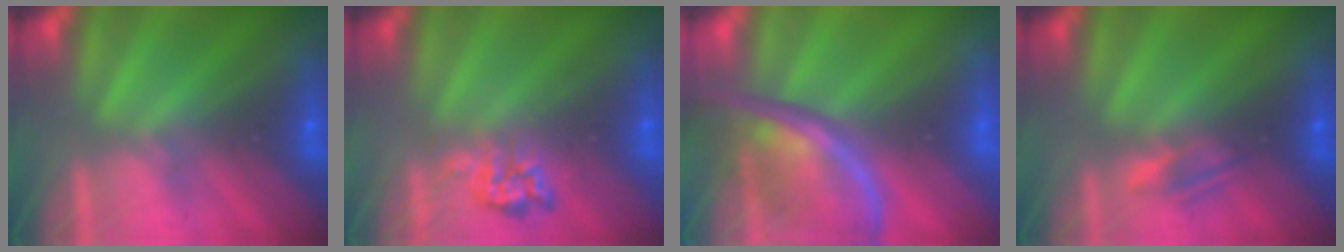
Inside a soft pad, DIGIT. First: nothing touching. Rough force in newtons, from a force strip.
{"total": 2.4}
{"total": 2.7}
{"total": 2.3}